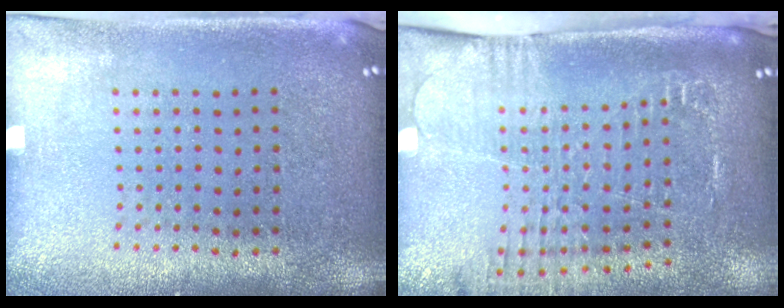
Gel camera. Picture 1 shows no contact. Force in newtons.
{"total": 2.1, "press": 1.9, "slide": 0.9}